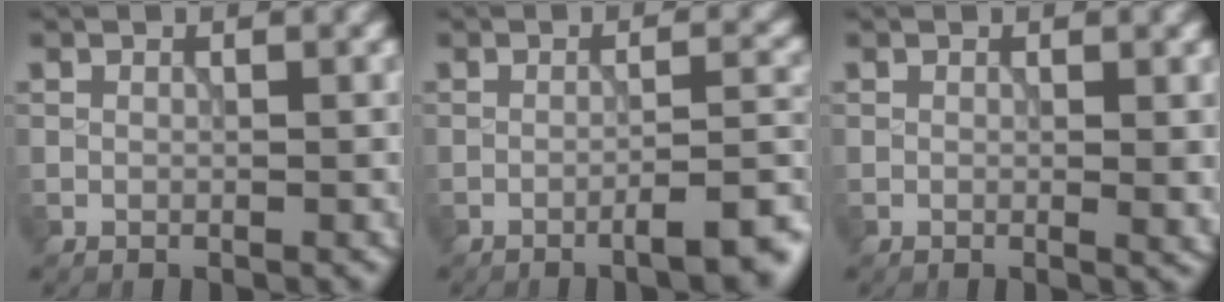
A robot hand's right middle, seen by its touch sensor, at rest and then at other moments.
{"total": 5.6, "force": [-3.3, 1.3, 4.3], "torque": [-0.047, 0.008, -0.046]}
{"total": 1.3, "force": [0.2, 0.3, 1.2], "torque": [-0.014, -0.007, 0.002]}